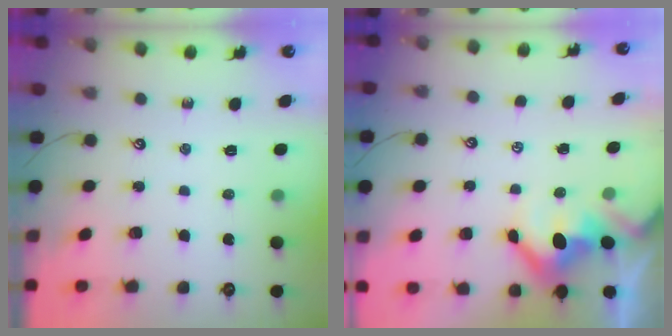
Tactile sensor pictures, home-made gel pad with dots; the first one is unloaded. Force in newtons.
{"total": 5.2, "press": 5.0, "slide": 1.1}